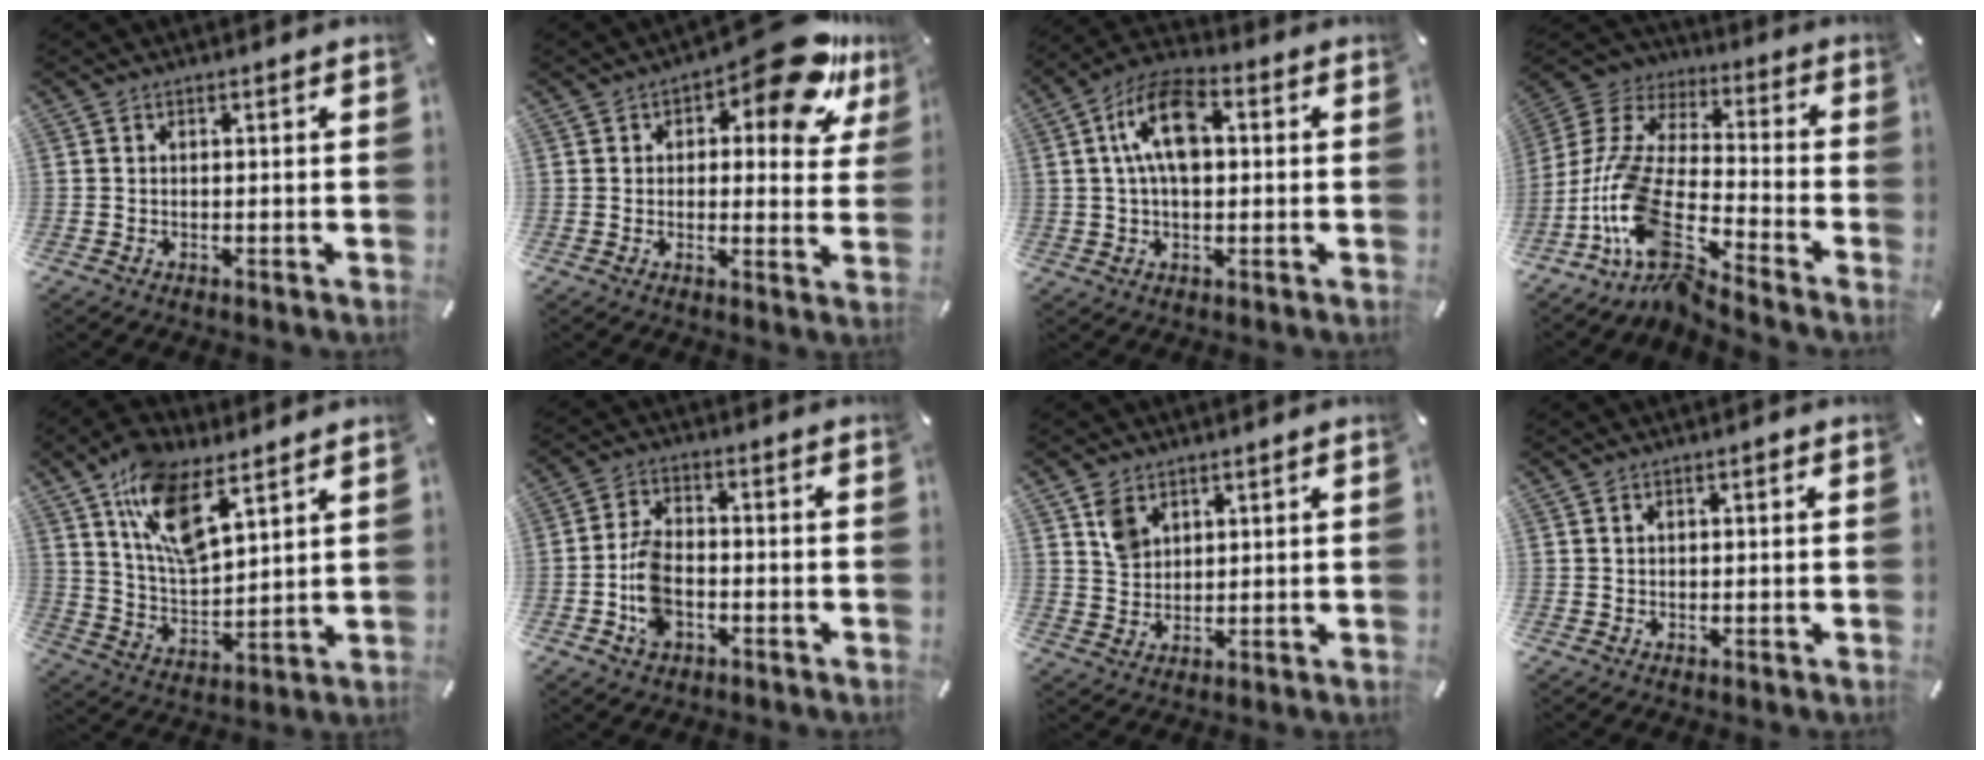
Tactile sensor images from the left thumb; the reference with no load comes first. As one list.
[{"total": 15.1, "force": [9.1, 6.0, 10.4], "torque": [-0.129, -0.058, 0.150]}, {"total": 11.5, "force": [1.9, 6.9, 9.0], "torque": [-0.179, 0.008, 0.035]}, {"total": 18.4, "force": [-10.8, 8.3, 12.3], "torque": [-0.292, 0.024, -0.207]}, {"total": 14.2, "force": [9.3, 5.9, 9.0], "torque": [-0.189, -0.037, 0.169]}, {"total": 8.4, "force": [-2.6, 5.7, 5.5], "torque": [-0.122, 0.013, -0.048]}, {"total": 5.6, "force": [2.9, 4.3, 2.2], "torque": [-0.038, 0.001, 0.053]}, {"total": 1.2, "force": [0.2, 0.9, 0.7], "torque": [-0.015, 0.006, 0.003]}]